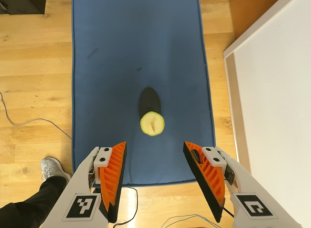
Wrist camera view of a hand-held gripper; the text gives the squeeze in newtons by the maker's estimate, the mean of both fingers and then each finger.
{"total": 0.8, "left": 1.2, "right": 0.4}